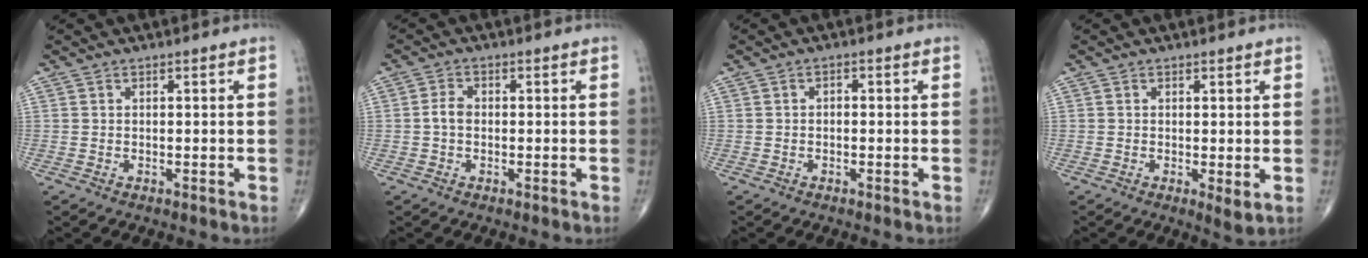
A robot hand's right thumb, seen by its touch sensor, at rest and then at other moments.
{"total": 2.5, "force": [-0.3, 1.7, 1.7], "torque": [-0.031, 0.007, -0.012]}
{"total": 1.0, "force": [-0.1, 0.7, 0.8], "torque": [-0.006, 0.004, -0.004]}
{"total": 2.5, "force": [-0.1, 0.7, 2.4], "torque": [-0.037, -0.010, -0.003]}